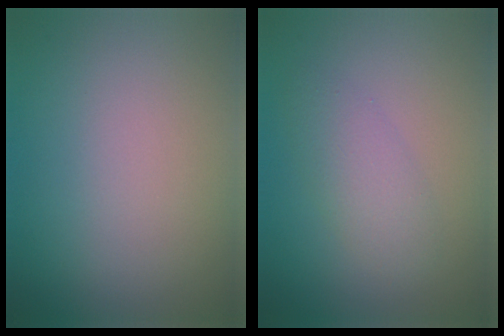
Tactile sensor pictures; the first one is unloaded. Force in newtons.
{"total": 2.7, "press": 2.7, "slide": 0.1}